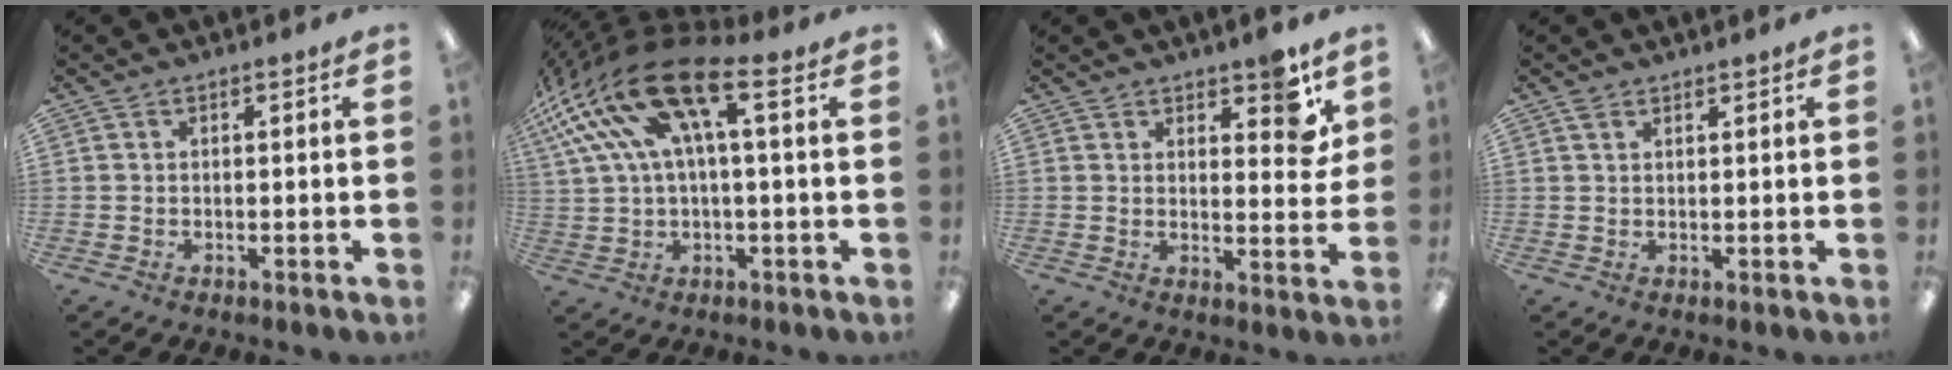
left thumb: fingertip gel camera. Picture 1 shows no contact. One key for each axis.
{"total": 21.0, "fx": 7.7, "fy": 8.4, "fz": 17.7, "tx": -0.373, "ty": -0.030, "tz": 0.132}
{"total": 8.1, "fx": 5.6, "fy": 3.2, "fz": 4.9, "tx": -0.046, "ty": -0.031, "tz": 0.089}
{"total": 1.4, "fx": 1.2, "fy": 0.4, "fz": 0.5, "tx": -0.013, "ty": -0.001, "tz": 0.023}